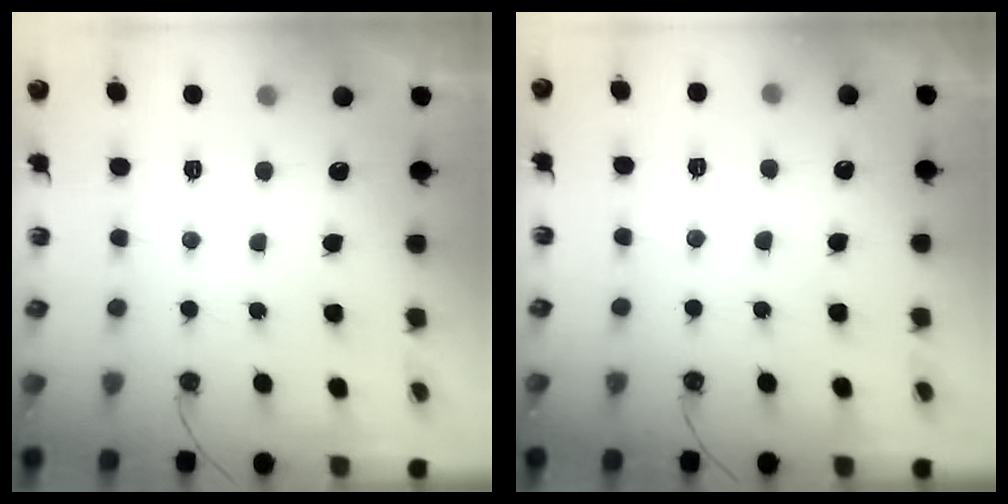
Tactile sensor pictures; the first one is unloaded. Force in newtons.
{"total": 4.9, "press": 4.9, "slide": 0.8}